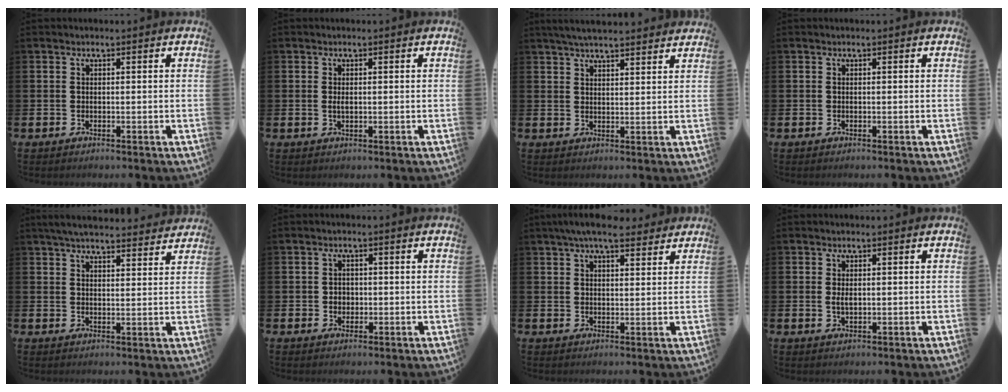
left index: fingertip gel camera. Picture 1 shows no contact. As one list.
[{"total": 0.9, "force": [0.1, 0.4, 0.8], "torque": [-0.011, 0.001, 0.000]}, {"total": 4.4, "force": [4.2, 0.3, 1.2], "torque": [-0.030, -0.011, 0.076]}, {"total": 0.0}, {"total": 5.0, "force": [4.8, 0.6, 1.3], "torque": [-0.034, -0.021, 0.087]}, {"total": 1.7, "force": [0.1, 1.6, 0.6], "torque": [0.007, 0.001, -0.005]}, {"total": 5.7, "force": [5.0, 1.4, 2.5], "torque": [-0.052, -0.015, 0.089]}, {"total": 1.3, "force": [0.2, 0.7, 1.1], "torque": [-0.010, 0.000, 0.000]}]